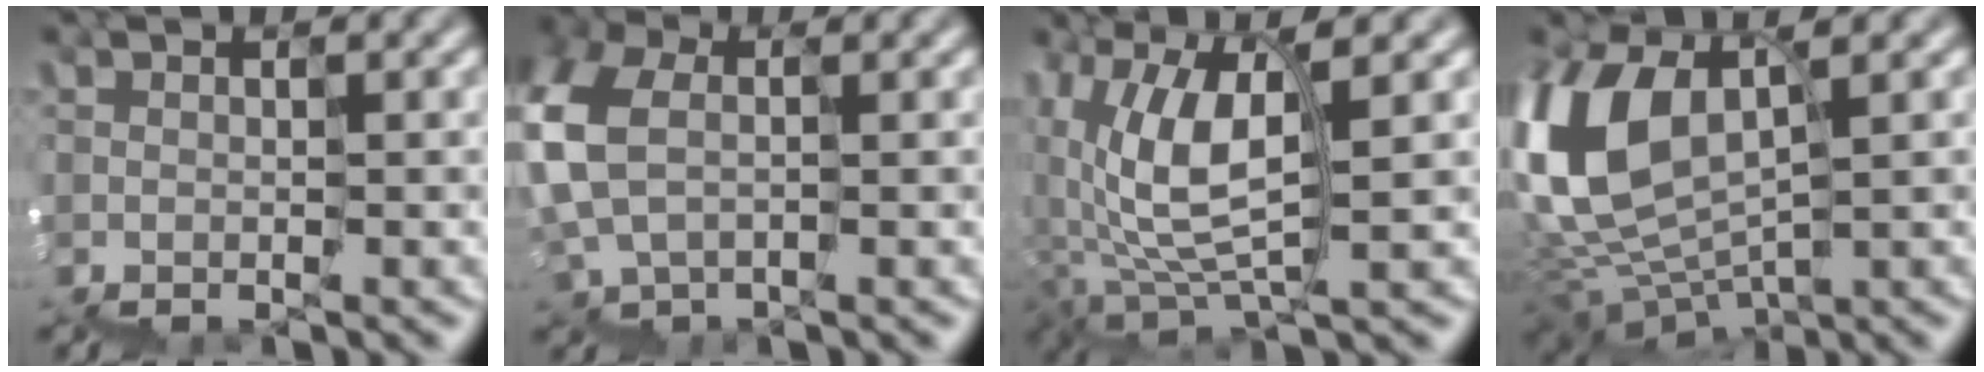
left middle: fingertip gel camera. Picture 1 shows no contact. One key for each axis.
{"total": 2.8, "fx": 0.5, "fy": 2.3, "fz": 1.6, "tx": -0.084, "ty": 0.017, "tz": -0.003}
{"total": 4.9, "fx": 2.0, "fy": 2.6, "fz": 3.7, "tx": -0.093, "ty": 0.014, "tz": 0.035}
{"total": 8.0, "fx": 2.3, "fy": 5.1, "fz": 5.7, "tx": -0.163, "ty": 0.013, "tz": 0.043}